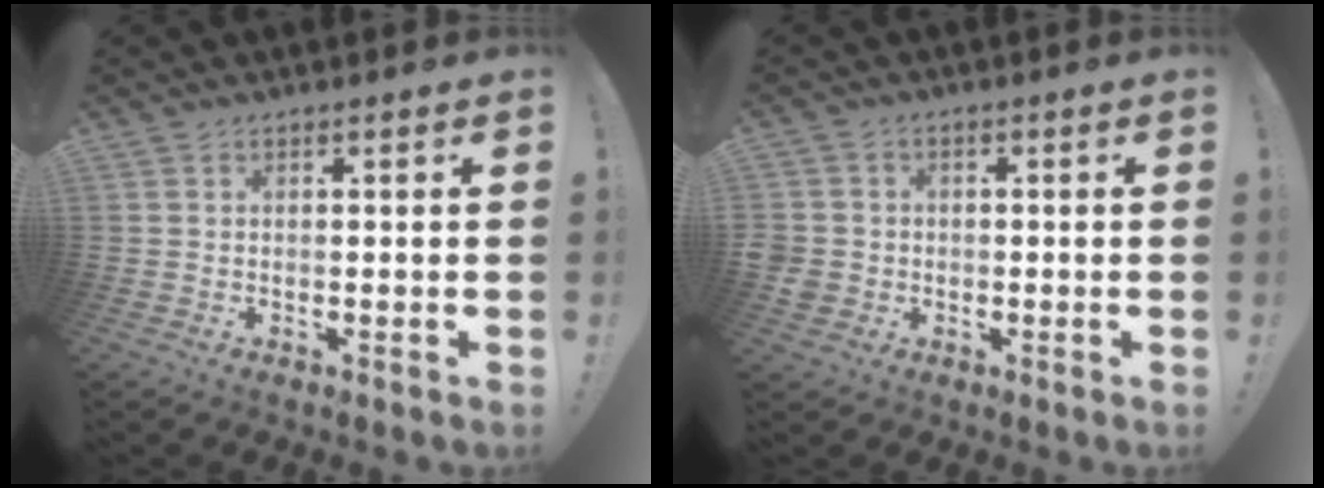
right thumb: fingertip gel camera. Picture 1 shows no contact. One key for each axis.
{"total": 4.4, "fx": -0.8, "fy": 4.1, "fz": 1.6, "tx": -0.037, "ty": 0.005, "tz": -0.015}